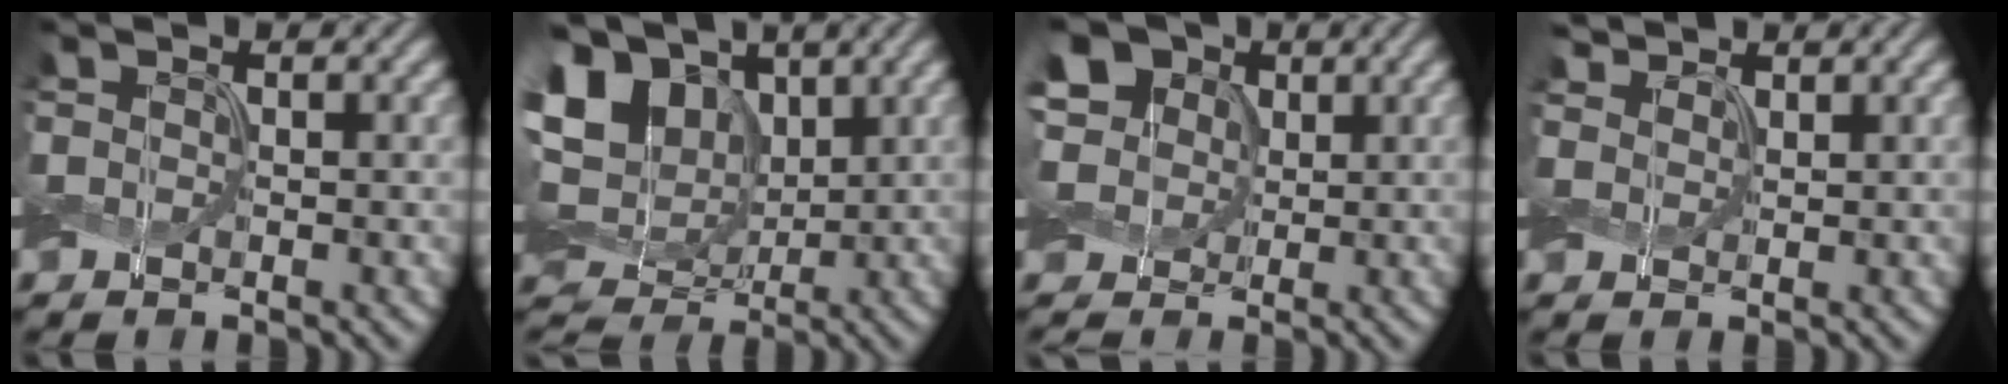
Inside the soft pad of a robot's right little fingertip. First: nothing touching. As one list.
[{"total": 13.4, "force": [4.4, 9.8, 8.0], "torque": [-0.189, 0.038, 0.053]}, {"total": 8.8, "force": [3.0, 6.9, 4.6], "torque": [-0.102, 0.029, 0.030]}, {"total": 2.8, "force": [2.3, 1.3, 0.9], "torque": [-0.032, -0.002, 0.049]}]